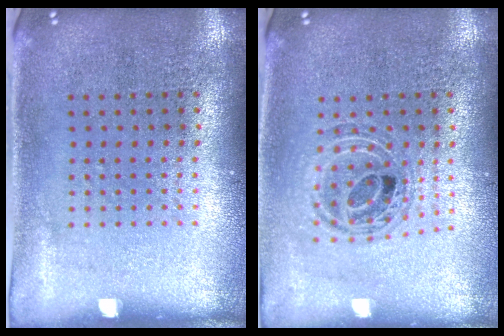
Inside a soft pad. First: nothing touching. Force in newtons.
{"total": 0.7, "press": 0.7, "slide": 0.2}